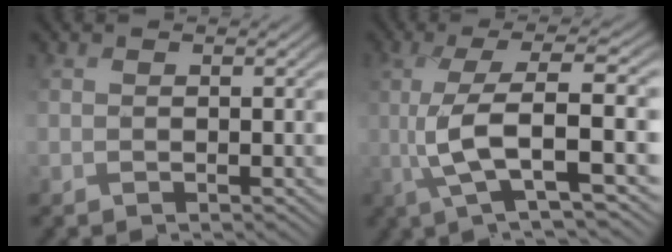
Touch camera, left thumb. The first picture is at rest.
{"total": 9.2, "force": [-0.9, 2.2, 8.8], "torque": [-0.158, 0.015, -0.025]}